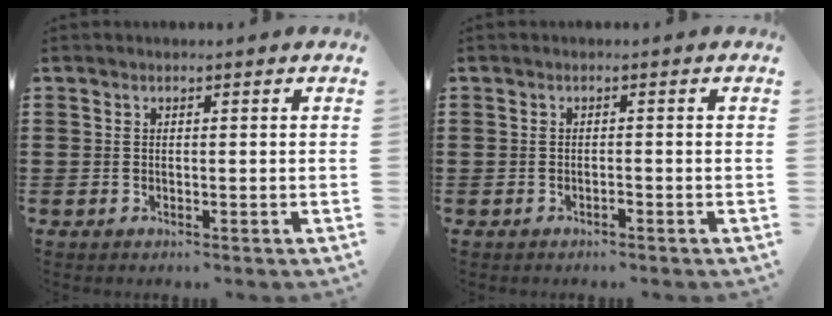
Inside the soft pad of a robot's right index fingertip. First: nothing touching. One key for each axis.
{"total": 0.7, "fx": -0.6, "fy": 0.1, "fz": 0.4, "tx": -0.010, "ty": -0.002, "tz": -0.011}